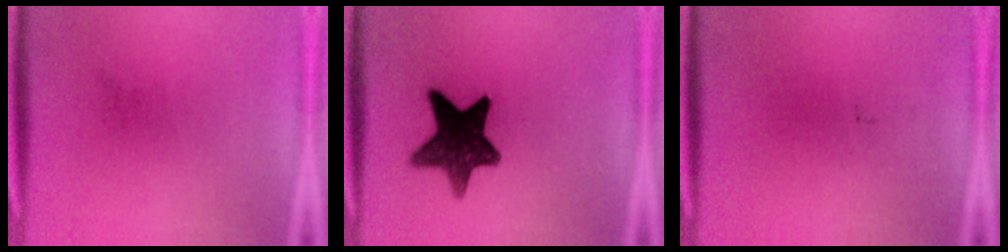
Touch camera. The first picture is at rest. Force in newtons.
{"total": 12.5}
{"total": 0.0}